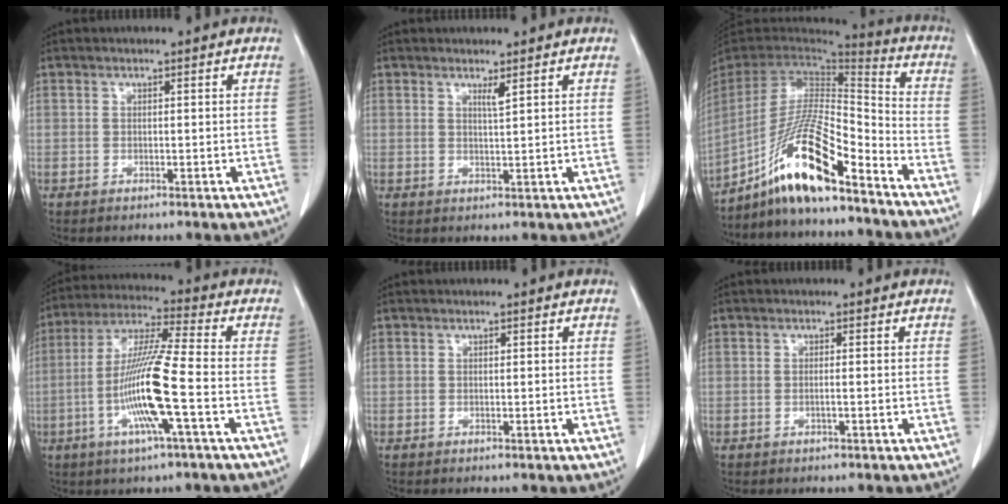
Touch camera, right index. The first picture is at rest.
{"total": 1.4, "force": [0.9, -0.3, 1.0], "torque": [-0.019, -0.010, 0.017]}
{"total": 16.1, "force": [-11.0, 1.7, 11.6], "torque": [-0.227, -0.004, -0.201]}
{"total": 13.3, "force": [-3.5, -0.2, 12.8], "torque": [-0.258, -0.006, -0.075]}
{"total": 0.0}
{"total": 0.7, "force": [-0.2, 0.0, 0.7], "torque": [-0.015, 0.000, -0.003]}